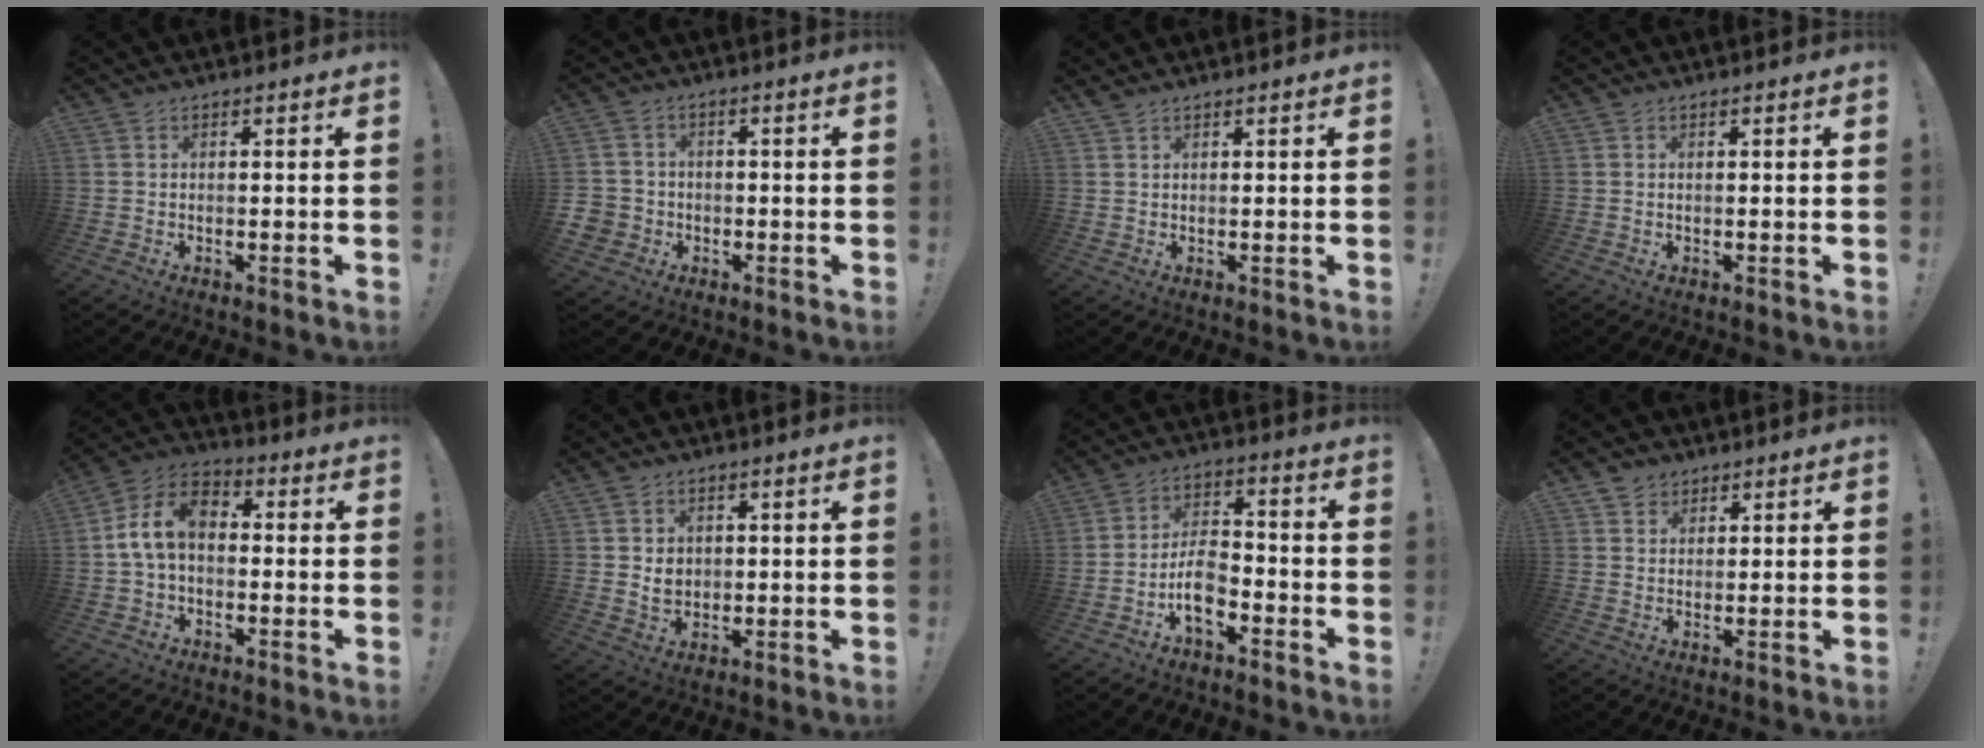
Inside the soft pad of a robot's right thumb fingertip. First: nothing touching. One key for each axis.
{"total": 4.9, "fx": -1.5, "fy": 4.5, "fz": 1.3, "tx": -0.035, "ty": 0.014, "tz": -0.028}
{"total": 1.4, "fx": 1.2, "fy": 0.5, "fz": 0.4, "tx": -0.003, "ty": -0.006, "tz": 0.021}
{"total": 0.0}
{"total": 10.7, "fx": 0.2, "fy": 7.0, "fz": 8.1, "tx": -0.149, "ty": 0.022, "tz": 0.010}
{"total": 4.4, "fx": 0.9, "fy": 3.9, "fz": 1.8, "tx": -0.022, "ty": -0.001, "tz": 0.016}
{"total": 9.2, "fx": -4.8, "fy": 5.6, "fz": 5.4, "tx": -0.096, "ty": 0.031, "tz": -0.084}
{"total": 3.5, "fx": 2.4, "fy": 2.6, "fz": -0.1, "tx": 0.007, "ty": -0.016, "tz": 0.043}